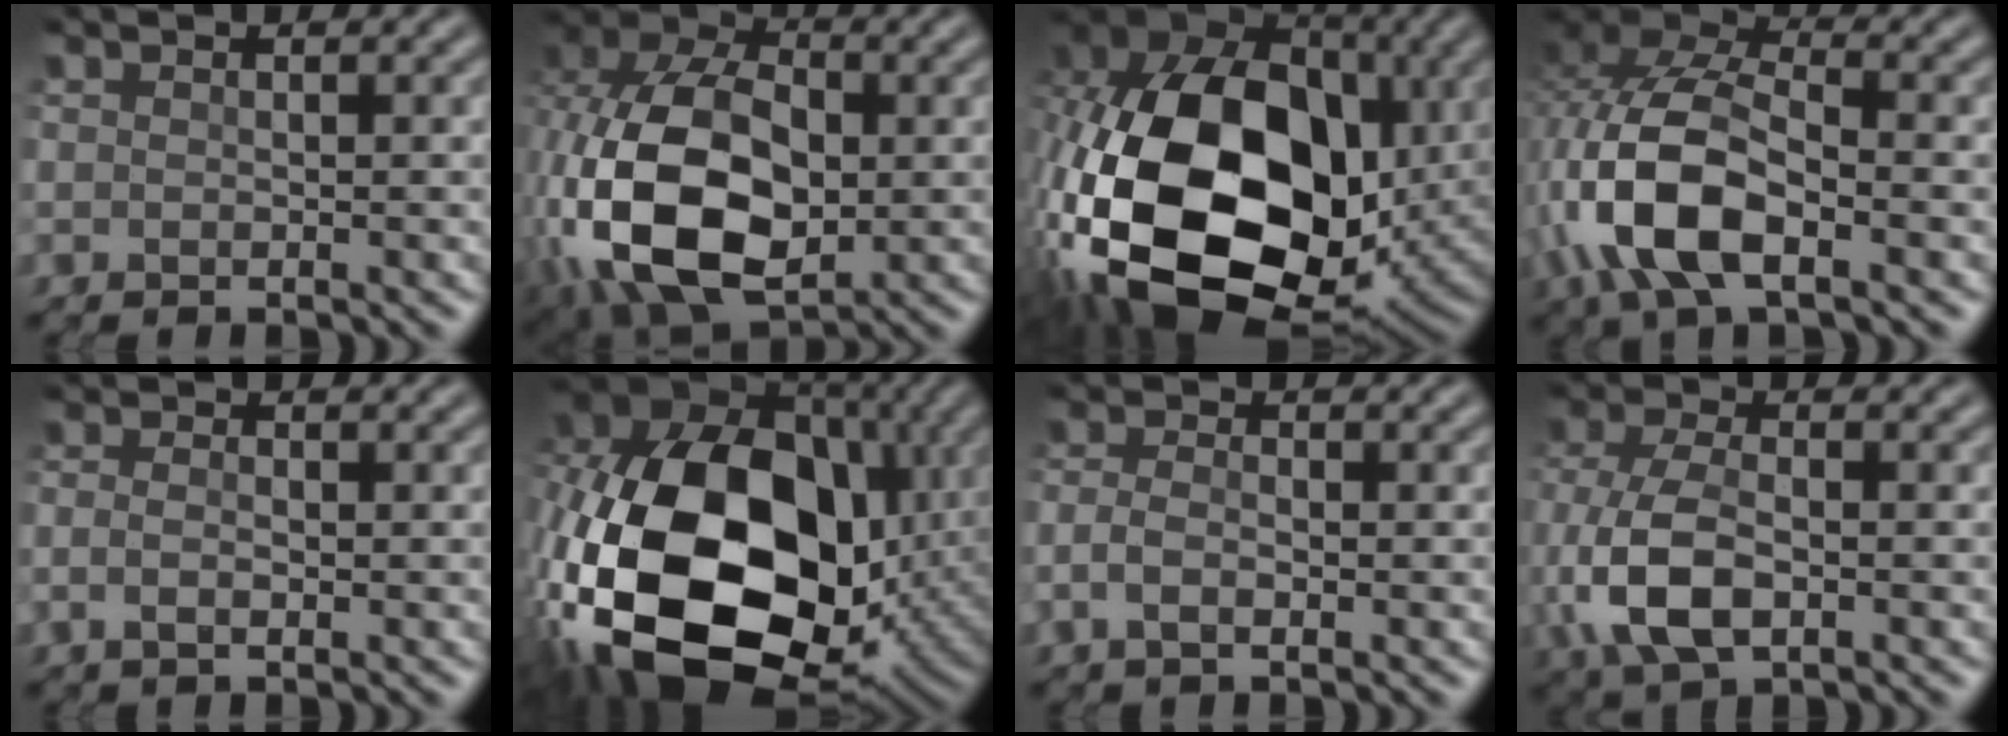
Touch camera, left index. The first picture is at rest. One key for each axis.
{"total": 16.5, "fx": -1.8, "fy": 10.9, "fz": 12.2, "tx": -0.268, "ty": -0.011, "tz": -0.031}
{"total": 20.2, "fx": -3.3, "fy": 13.6, "fz": 14.6, "tx": -0.350, "ty": -0.011, "tz": -0.058}
{"total": 9.7, "fx": -3.1, "fy": 4.6, "fz": 7.9, "tx": -0.186, "ty": 0.006, "tz": -0.069}
{"total": 1.6, "fx": -0.3, "fy": 0.8, "fz": 1.3, "tx": -0.032, "ty": 0.003, "tz": -0.009}
{"total": 20.0, "fx": -3.8, "fy": 12.9, "fz": 14.8, "tx": -0.335, "ty": -0.015, "tz": -0.069}
{"total": 2.2, "fx": -0.7, "fy": 1.1, "fz": 1.8, "tx": -0.045, "ty": 0.005, "tz": -0.016}
{"total": 6.4, "fx": -1.8, "fy": 3.3, "fz": 5.2, "tx": -0.131, "ty": -0.001, "tz": -0.038}